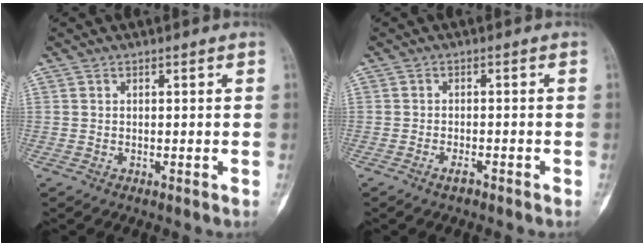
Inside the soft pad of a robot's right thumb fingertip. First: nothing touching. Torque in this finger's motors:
{"motor_torque": [-0.35, -0.04, 0.03, 0.18, -0.02]}